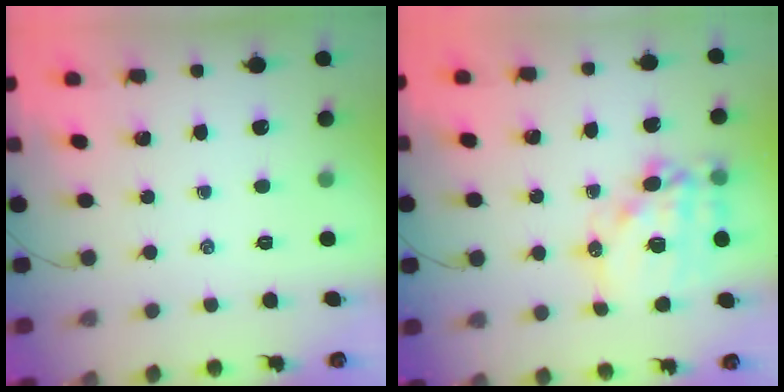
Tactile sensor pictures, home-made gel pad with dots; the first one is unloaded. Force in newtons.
{"total": 15.9, "press": 15.5, "slide": 3.5}